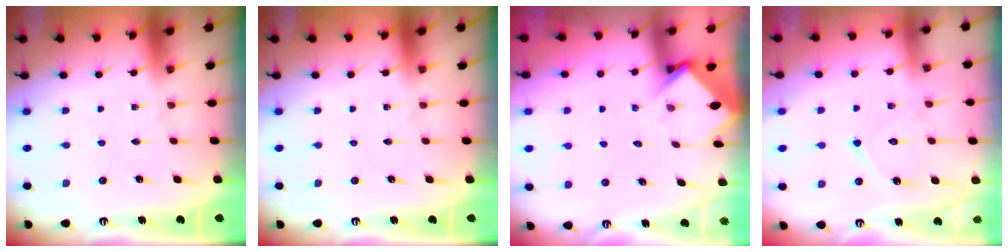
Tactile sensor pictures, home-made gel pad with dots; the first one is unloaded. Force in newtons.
{"total": 0.0}
{"total": 3.7, "press": 3.7, "slide": 0.3}
{"total": 10.8, "press": 10.8, "slide": 0.9}